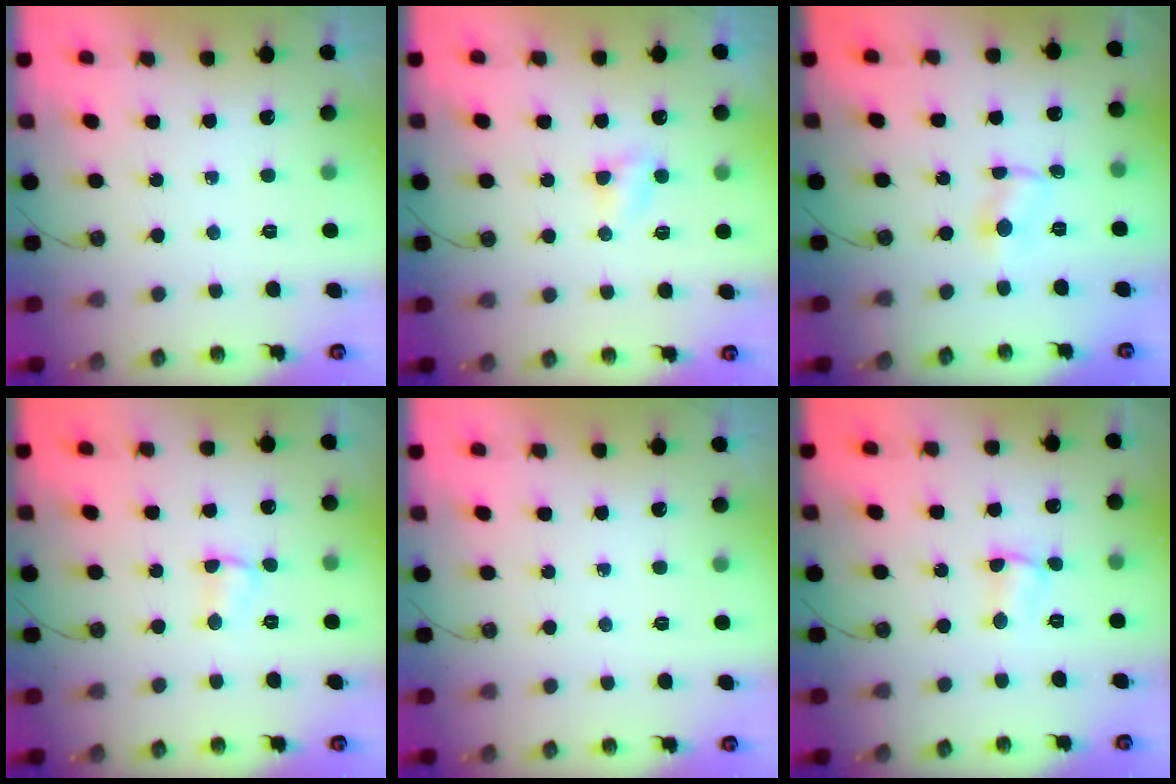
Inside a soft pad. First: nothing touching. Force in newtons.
{"total": 2.9, "press": 2.8, "slide": 0.2}
{"total": 1.5, "press": 1.5, "slide": 0.2}
{"total": 3.6, "press": 3.5, "slide": 0.5}
{"total": 0.0}
{"total": 1.2, "press": 1.1, "slide": 0.4}